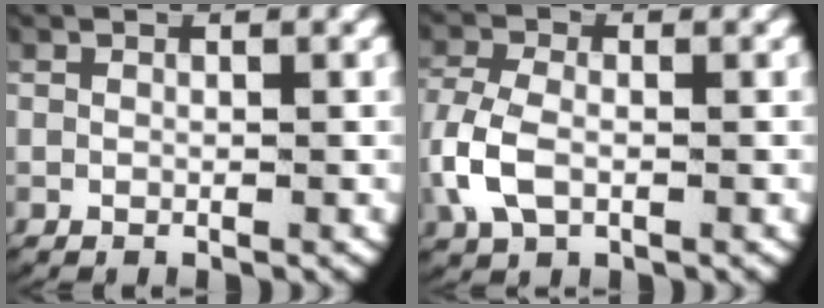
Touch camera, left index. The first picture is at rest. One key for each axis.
{"total": 4.2, "fx": -0.7, "fy": 3.0, "fz": 2.9, "tx": -0.091, "ty": -0.015, "tz": -0.003}